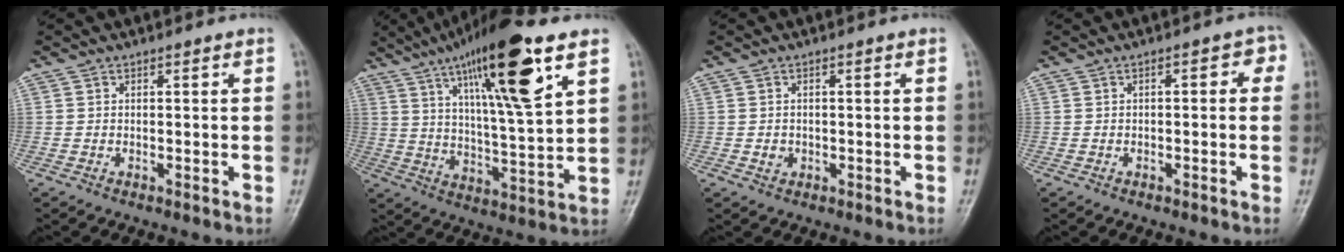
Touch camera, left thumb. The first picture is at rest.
{"total": 20.5, "force": [10.6, 3.7, 17.2], "torque": [-0.274, -0.035, 0.180]}
{"total": 1.7, "force": [-0.3, 1.5, 0.6], "torque": [-0.004, 0.003, -0.004]}
{"total": 3.4, "force": [0.3, 1.8, 2.8], "torque": [-0.018, 0.015, -0.004]}